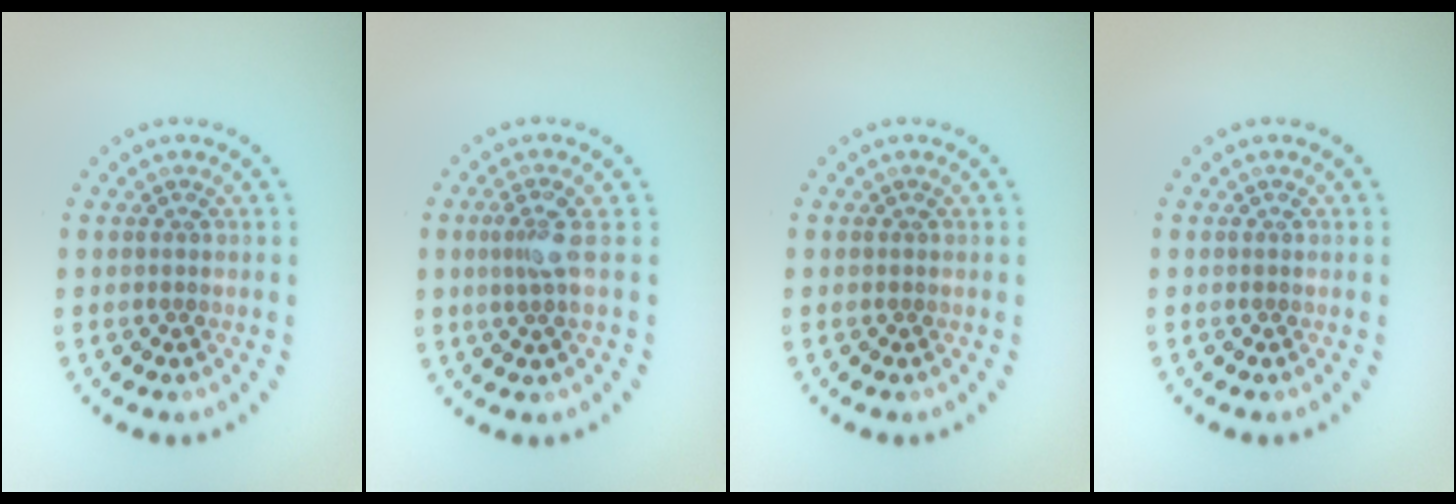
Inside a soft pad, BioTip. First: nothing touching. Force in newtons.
{"total": 2.1, "press": 1.5, "slide": 1.4}
{"total": 0.0}
{"total": 0.0}